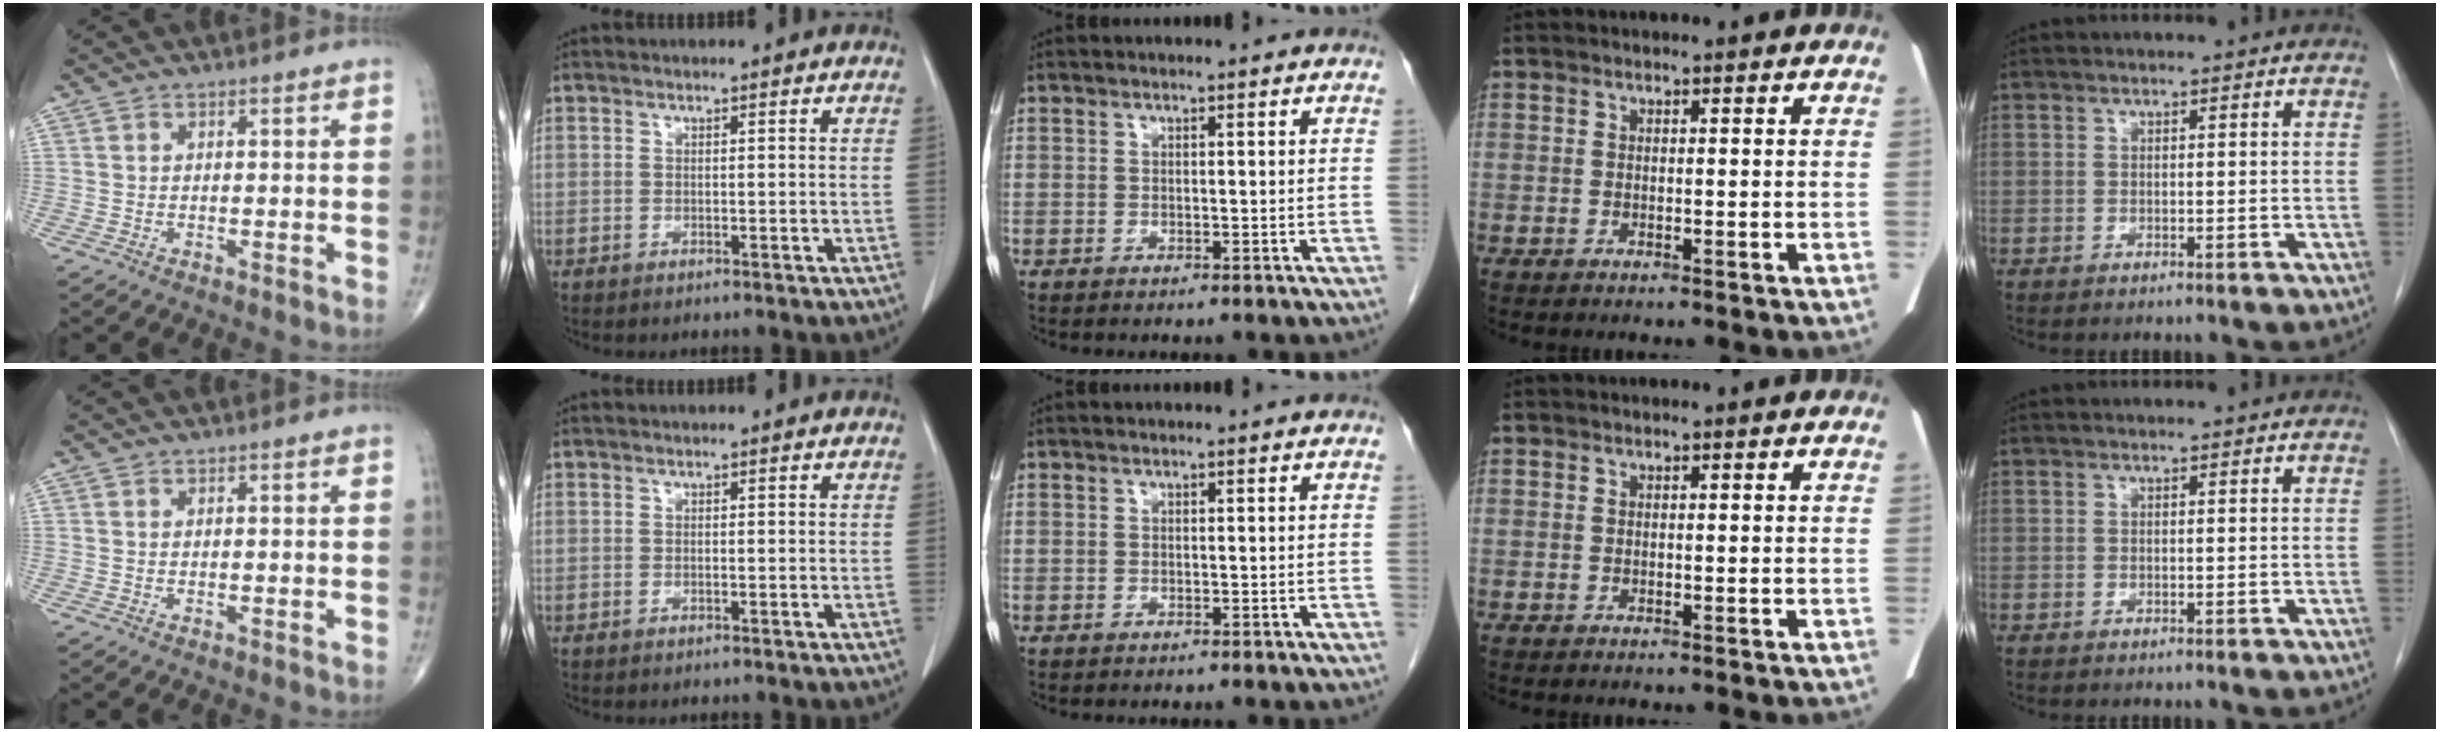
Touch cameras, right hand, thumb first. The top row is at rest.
{}